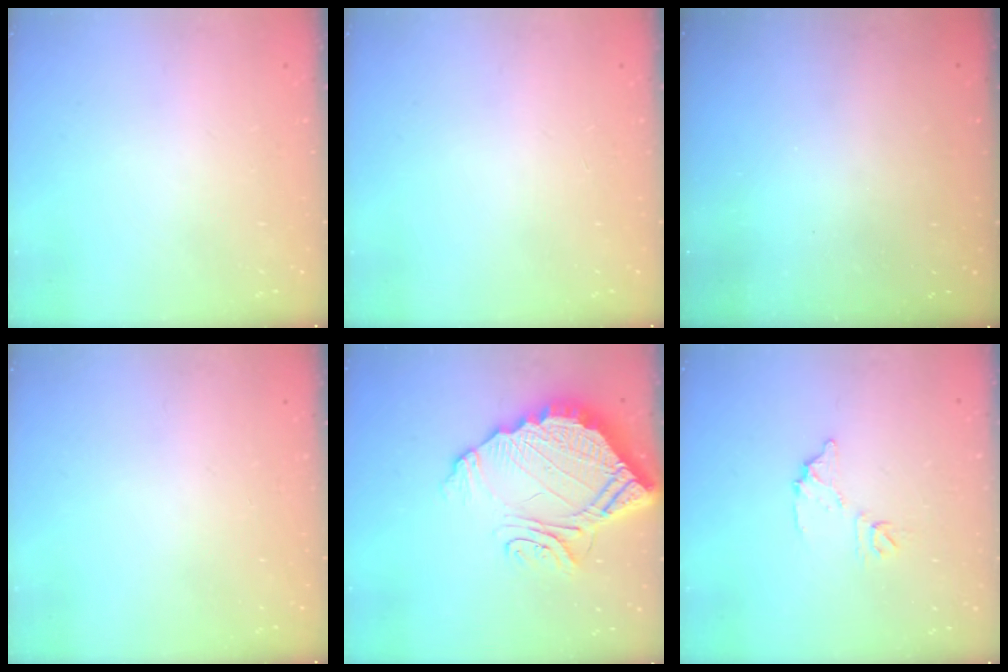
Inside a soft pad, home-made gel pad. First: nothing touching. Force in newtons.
{"total": 0.0}
{"total": 3.0, "press": 3.0, "slide": 0.1}
{"total": 0.0}
{"total": 17.1, "press": 17.0, "slide": 1.5}
{"total": 8.4, "press": 8.3, "slide": 0.5}